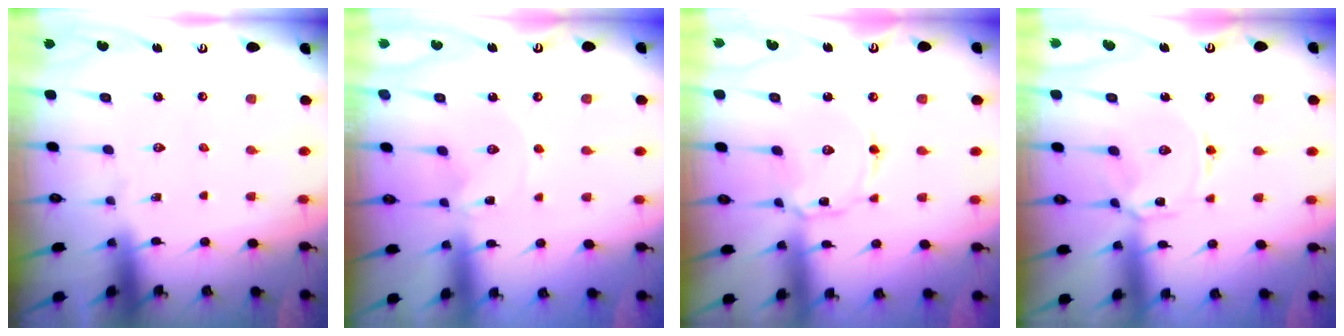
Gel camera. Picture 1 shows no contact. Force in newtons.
{"total": 0.0}
{"total": 2.8, "press": 2.8, "slide": 0.3}
{"total": 4.2, "press": 4.1, "slide": 0.4}